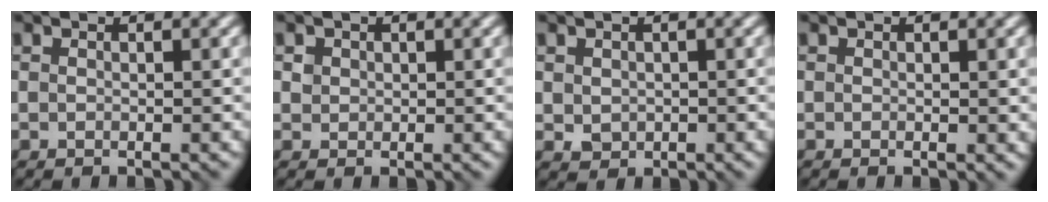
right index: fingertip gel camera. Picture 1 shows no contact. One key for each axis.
{"total": 0.7, "fx": 0.2, "fy": 0.7, "fz": 0.0, "tx": 0.002, "ty": -0.007, "tz": 0.006}
{"total": 1.2, "fx": 0.0, "fy": 1.1, "fz": 0.6, "tx": -0.008, "ty": -0.006, "tz": 0.005}
{"total": 0.6, "fx": 0.1, "fy": 0.1, "fz": 0.6, "tx": -0.007, "ty": -0.002, "tz": 0.002}